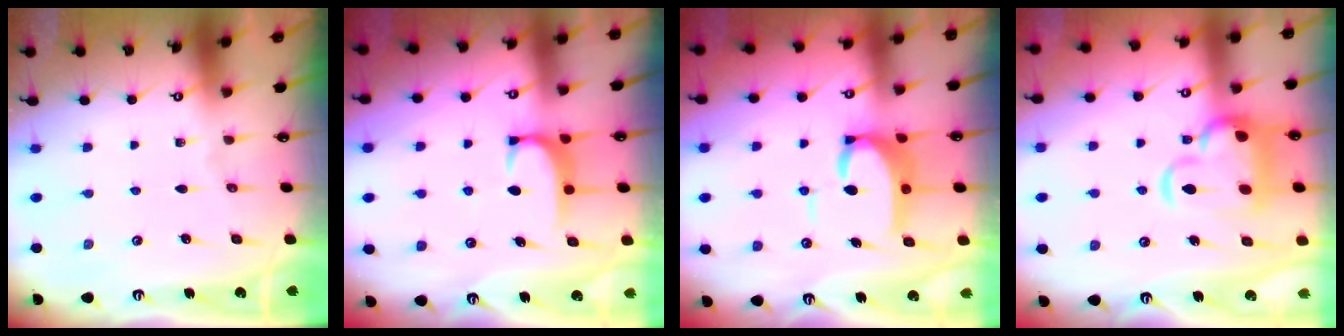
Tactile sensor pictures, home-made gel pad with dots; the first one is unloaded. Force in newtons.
{"total": 1.9, "press": 1.8, "slide": 0.5}
{"total": 7.6, "press": 7.5, "slide": 0.9}
{"total": 9.1, "press": 8.9, "slide": 1.9}